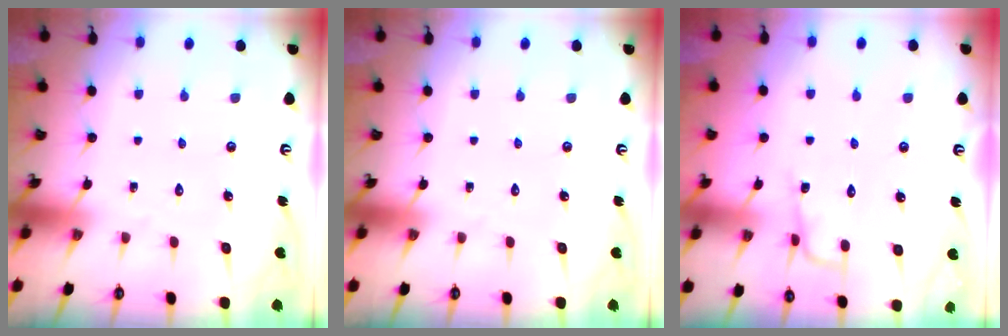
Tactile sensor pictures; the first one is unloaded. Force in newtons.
{"total": 0.0}
{"total": 2.8, "press": 2.8, "slide": 0.4}